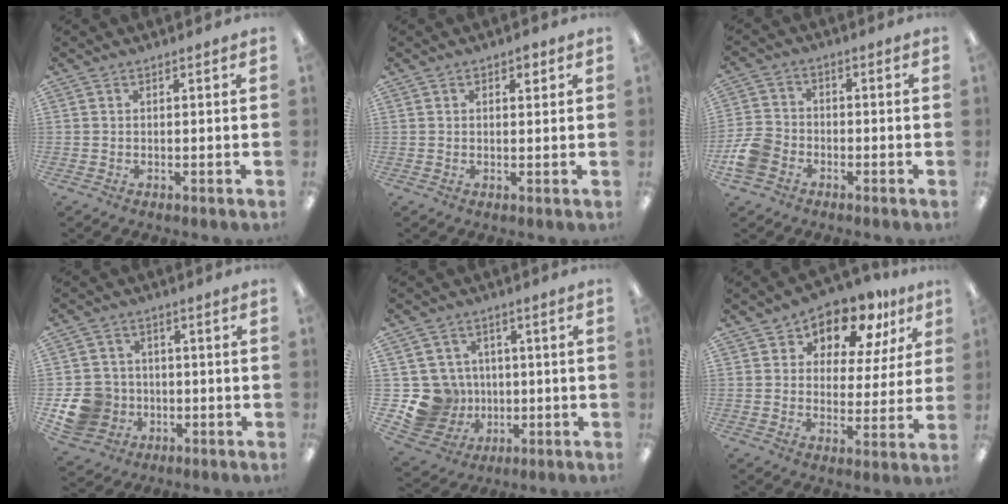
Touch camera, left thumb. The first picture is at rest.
{"total": 2.3, "force": [0.9, 1.4, 1.6], "torque": [-0.015, -0.001, 0.012]}
{"total": 7.5, "force": [-3.6, 5.6, 3.6], "torque": [-0.084, 0.021, -0.068]}
{"total": 10.4, "force": [-2.8, 9.4, 3.5], "torque": [-0.080, 0.023, -0.042]}
{"total": 13.0, "force": [-1.8, 12.3, 3.7], "torque": [-0.103, 0.013, -0.017]}
{"total": 9.7, "force": [7.6, 5.0, 3.4], "torque": [-0.068, -0.052, 0.138]}